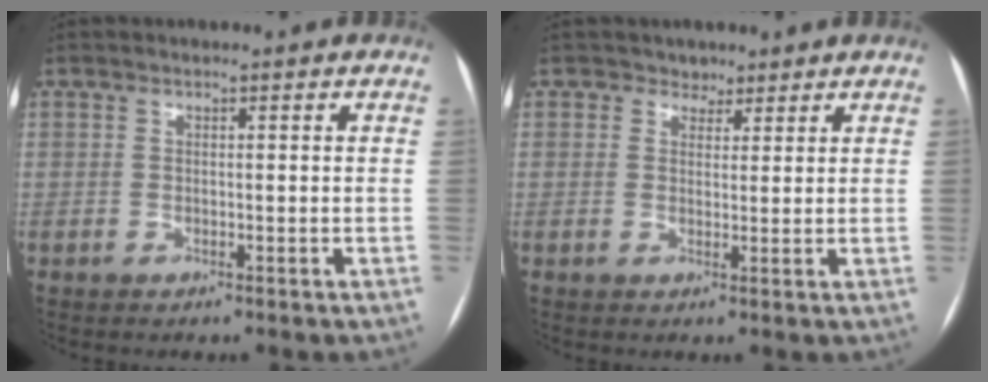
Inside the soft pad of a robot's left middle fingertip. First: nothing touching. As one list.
[{"total": 2.6, "force": [1.8, 1.8, -0.6], "torque": [0.018, -0.003, 0.019]}]